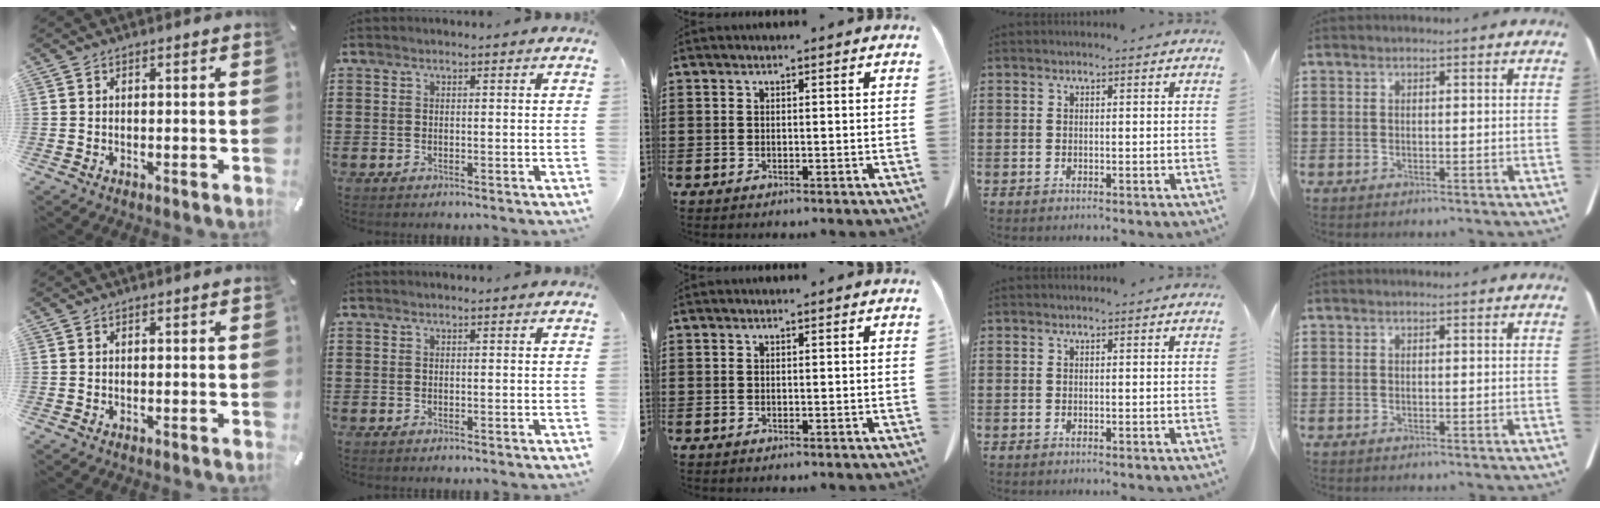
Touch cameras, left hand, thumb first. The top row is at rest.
{}